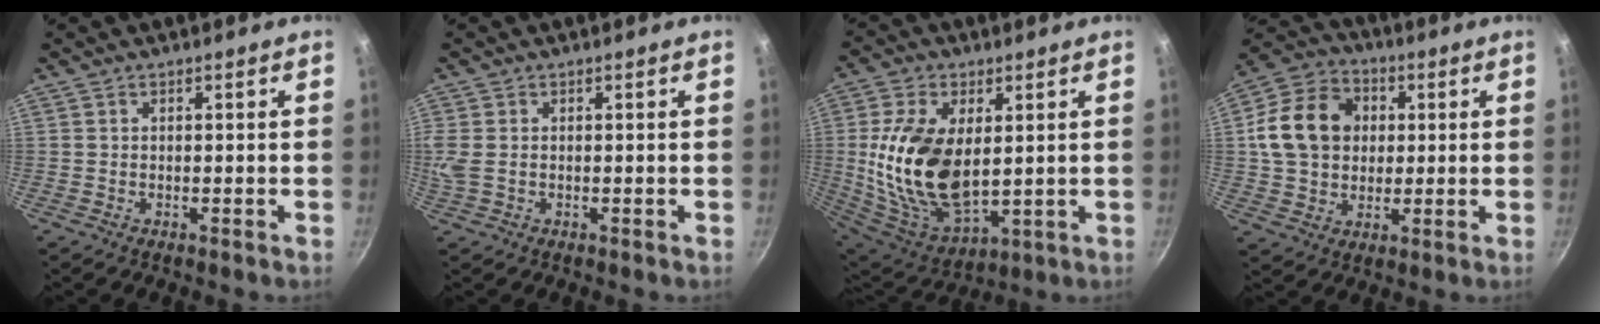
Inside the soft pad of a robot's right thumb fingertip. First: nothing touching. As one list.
[{"total": 3.4, "force": [0.1, 2.2, 2.5], "torque": [-0.056, 0.000, 0.000]}, {"total": 18.7, "force": [2.1, 10.7, 15.2], "torque": [-0.285, -0.019, 0.054]}, {"total": 14.9, "force": [2.3, 12.0, 8.6], "torque": [-0.124, 0.015, 0.030]}]